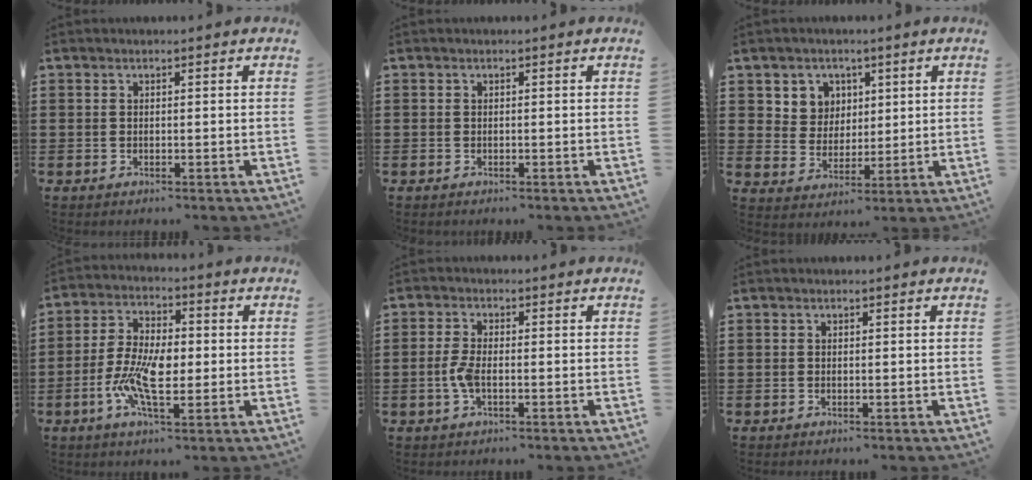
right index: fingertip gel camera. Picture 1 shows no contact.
{"total": 0.0}
{"total": 5.2, "force": [2.4, 4.6, 0.6], "torque": [-0.030, 0.007, 0.043]}
{"total": 8.7, "force": [-1.7, 4.1, 7.5], "torque": [-0.163, 0.000, -0.036]}
{"total": 3.4, "force": [-0.9, 1.3, 3.0], "torque": [-0.075, -0.004, -0.023]}
{"total": 0.0}